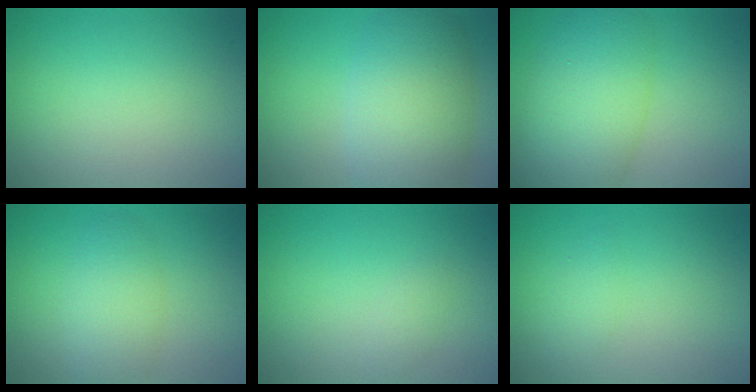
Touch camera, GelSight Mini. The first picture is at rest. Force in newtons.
{"total": 7.9, "press": 7.9, "slide": 0.5}
{"total": 7.9, "press": 7.9, "slide": 0.3}
{"total": 3.6, "press": 3.6, "slide": 0.1}
{"total": 0.9, "press": 0.9, "slide": 0.0}
{"total": 1.2, "press": 1.2, "slide": 0.1}